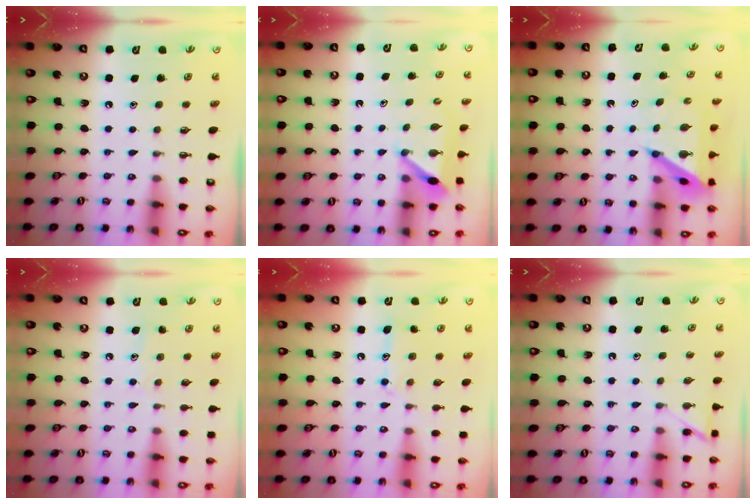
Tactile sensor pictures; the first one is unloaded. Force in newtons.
{"total": 6.1, "press": 6.1, "slide": 0.7}
{"total": 6.8, "press": 6.7, "slide": 0.5}
{"total": 5.2, "press": 5.2, "slide": 0.2}
{"total": 10.3, "press": 10.3, "slide": 0.9}
{"total": 5.2, "press": 5.1, "slide": 0.6}